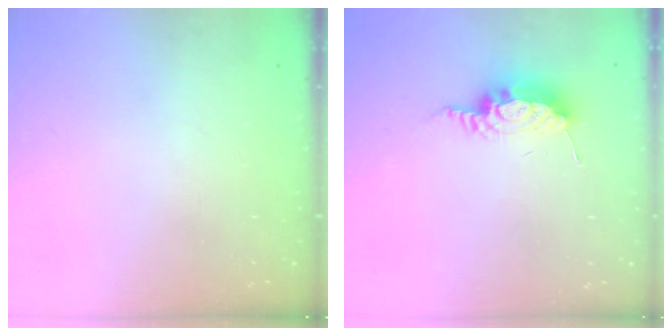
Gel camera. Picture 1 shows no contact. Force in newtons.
{"total": 8.5, "press": 8.4, "slide": 0.9}